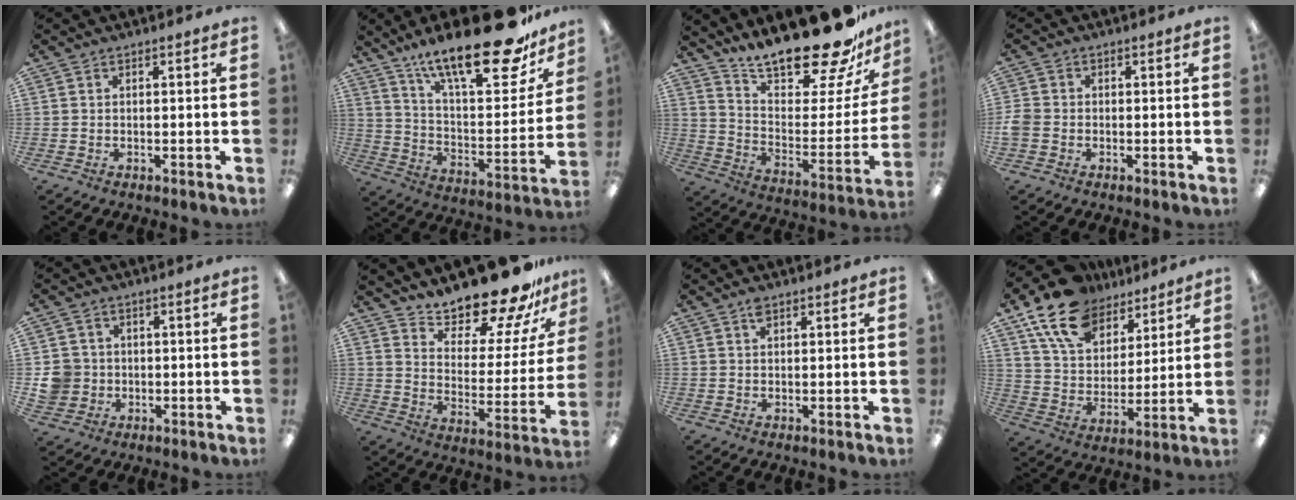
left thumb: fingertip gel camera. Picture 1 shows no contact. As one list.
[{"total": 25.3, "force": [18.1, 7.7, 15.9], "torque": [-0.239, -0.122, 0.297]}, {"total": 22.6, "force": [19.2, 6.0, 10.3], "torque": [-0.147, -0.147, 0.323]}, {"total": 3.1, "force": [-0.9, 2.5, 1.6], "torque": [-0.030, 0.006, -0.017]}, {"total": 6.6, "force": [-0.3, 6.3, 1.9], "torque": [-0.051, 0.015, -0.001]}, {"total": 18.4, "force": [16.6, 4.7, 6.2], "torque": [-0.092, -0.135, 0.281]}, {"total": 1.8, "force": [1.2, 0.8, 1.0], "torque": [-0.016, -0.002, 0.021]}, {"total": 16.6, "force": [11.5, 9.6, 6.9], "torque": [-0.142, -0.056, 0.217]}]